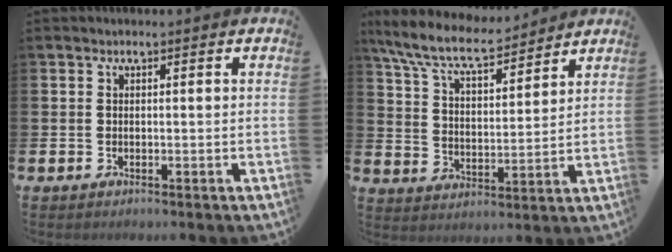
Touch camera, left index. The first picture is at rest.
{"total": 8.9, "force": [8.0, 1.6, 3.4], "torque": [-0.104, -0.041, 0.145]}